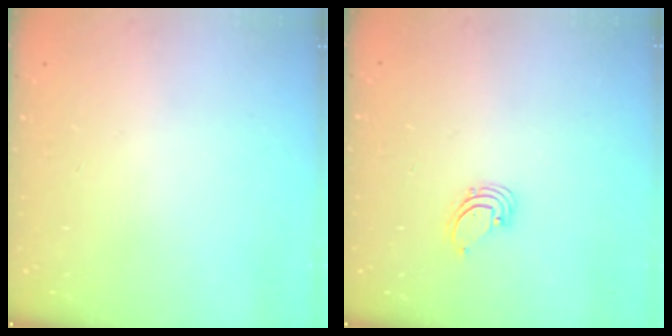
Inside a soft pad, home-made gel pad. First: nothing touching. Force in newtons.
{"total": 1.4, "press": 1.4, "slide": 0.1}